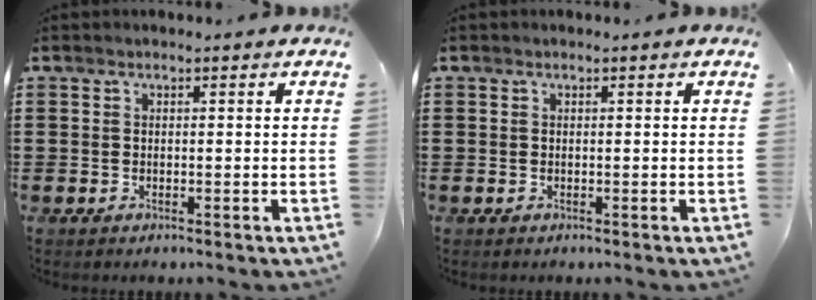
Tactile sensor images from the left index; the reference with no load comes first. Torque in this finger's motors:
{"motor_torque": [0.13, -0.02, 0.00, 0.01]}